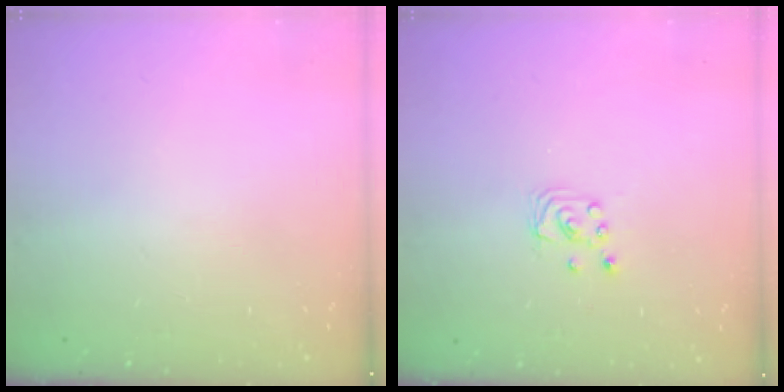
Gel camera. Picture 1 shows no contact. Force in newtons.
{"total": 2.2, "press": 2.2, "slide": 0.2}